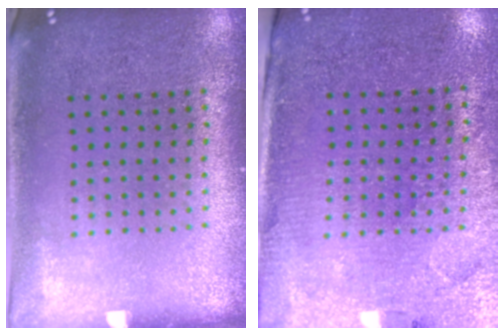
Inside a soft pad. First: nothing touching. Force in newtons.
{"total": 3.0, "press": 2.8, "slide": 0.9}